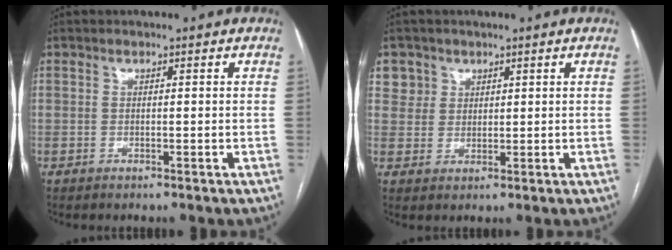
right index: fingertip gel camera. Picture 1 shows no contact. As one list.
[{"total": 3.7, "force": [1.9, 3.1, -0.4], "torque": [0.025, 0.004, 0.033]}]